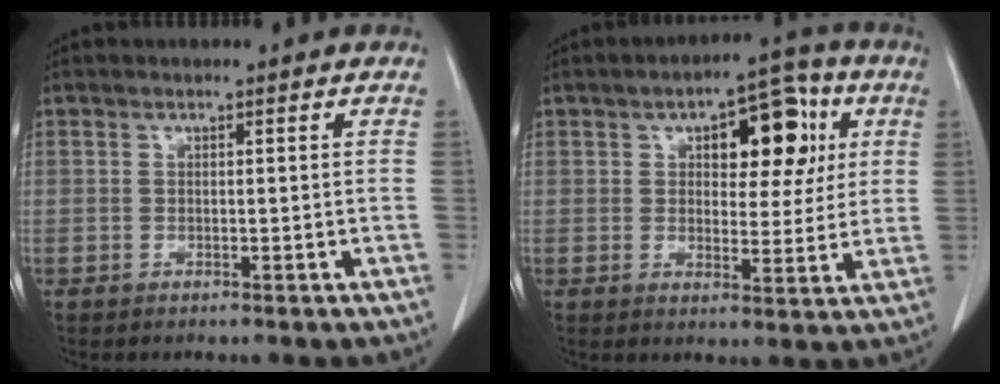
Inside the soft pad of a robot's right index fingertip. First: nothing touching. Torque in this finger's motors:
{"motor_torque": [0.29, 0.15, 0.20, 0.06]}